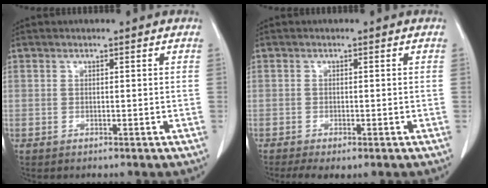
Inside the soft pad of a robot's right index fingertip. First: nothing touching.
{"total": 3.8, "force": [-2.6, 1.2, 2.5], "torque": [-0.043, -0.012, -0.037]}